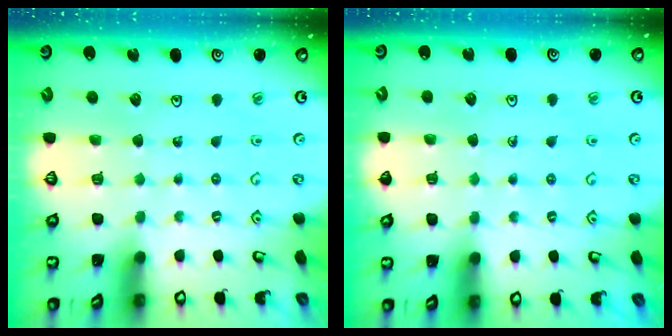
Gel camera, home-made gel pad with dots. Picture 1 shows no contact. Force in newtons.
{"total": 3.9, "press": 3.8, "slide": 0.6}